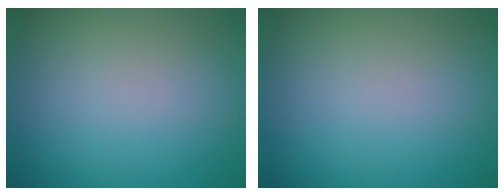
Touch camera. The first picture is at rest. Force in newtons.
{"total": 0.0}